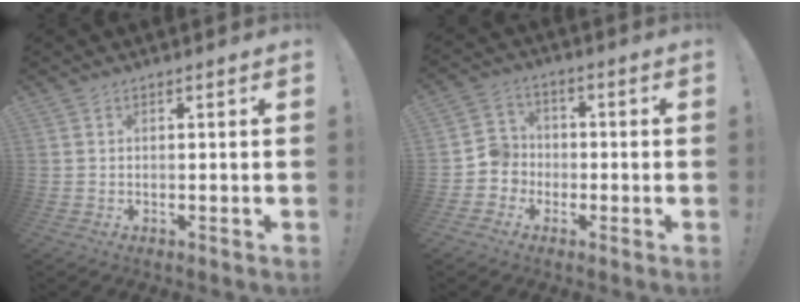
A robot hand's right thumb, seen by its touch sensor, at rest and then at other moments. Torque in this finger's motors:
{"motor_torque": [0.31, -0.27, 0.31, -0.29, -0.01]}